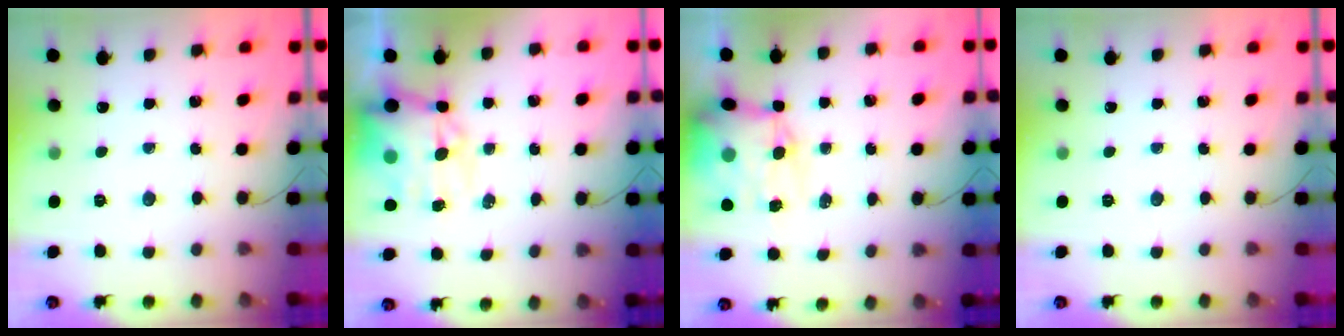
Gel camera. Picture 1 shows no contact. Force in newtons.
{"total": 12.7, "press": 12.2, "slide": 3.3}
{"total": 13.9, "press": 13.6, "slide": 3.2}
{"total": 0.0}